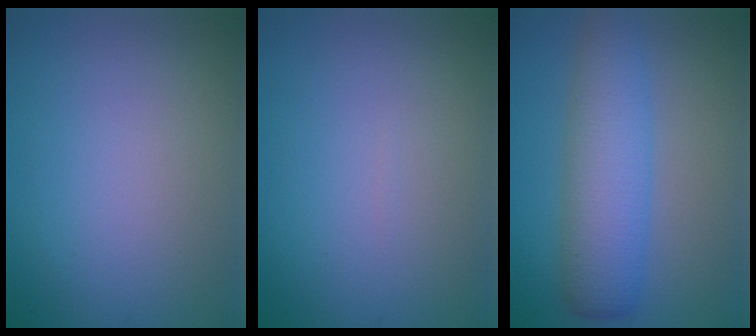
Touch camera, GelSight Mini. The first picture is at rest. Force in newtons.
{"total": 0.0}
{"total": 6.1, "press": 6.1, "slide": 0.4}